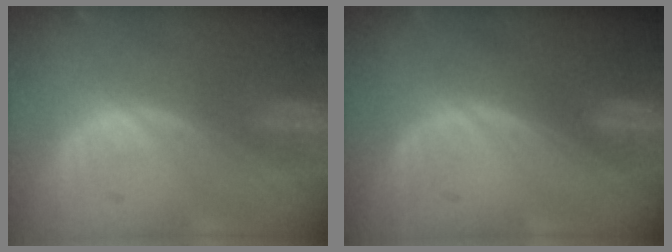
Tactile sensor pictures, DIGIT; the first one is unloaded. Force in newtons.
{"total": 0.0}